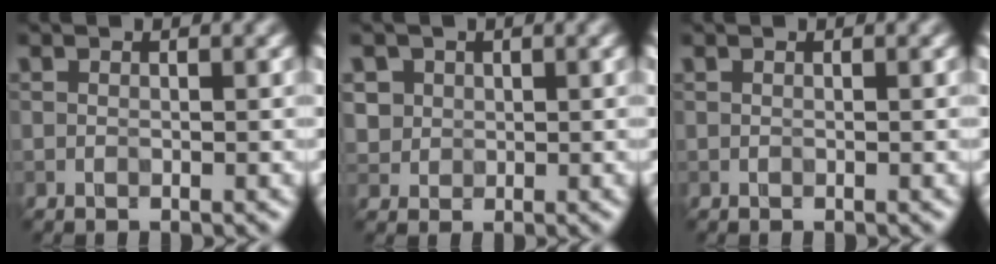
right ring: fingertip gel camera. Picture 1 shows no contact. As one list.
[{"total": 3.2, "force": [1.3, 2.7, 1.1], "torque": [-0.024, 0.009, 0.027]}, {"total": 0.0}]